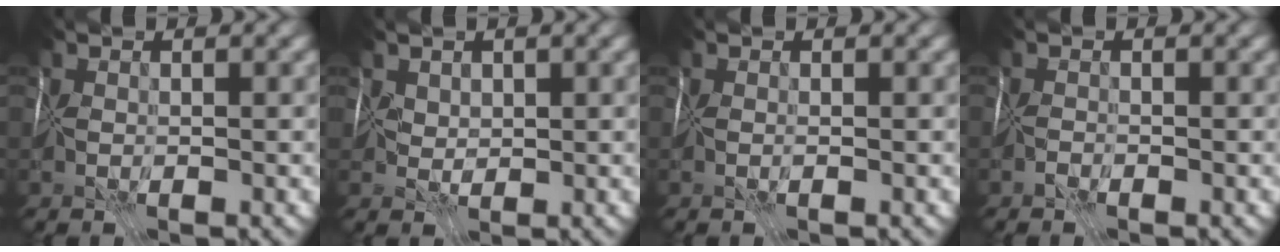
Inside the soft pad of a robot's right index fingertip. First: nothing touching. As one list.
[{"total": 1.8, "force": [1.7, 0.5, 0.0], "torque": [0.003, 0.008, 0.044]}, {"total": 0.0}, {"total": 1.5, "force": [-1.4, -0.1, -0.4], "torque": [0.022, -0.002, -0.028]}]